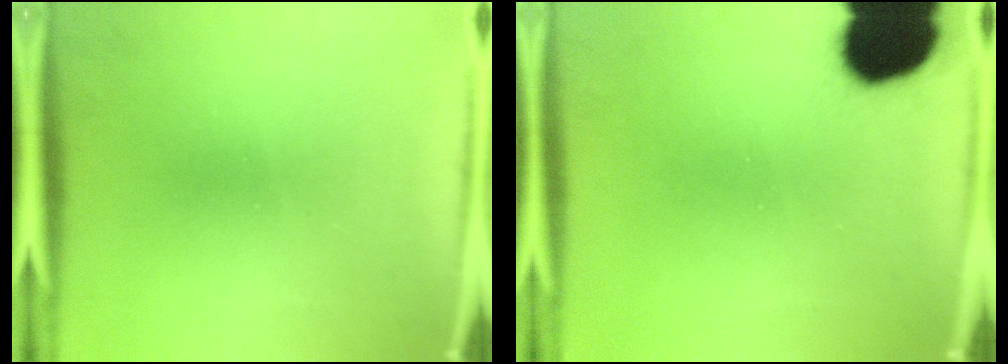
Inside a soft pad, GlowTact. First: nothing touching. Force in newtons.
{"total": 17.4}